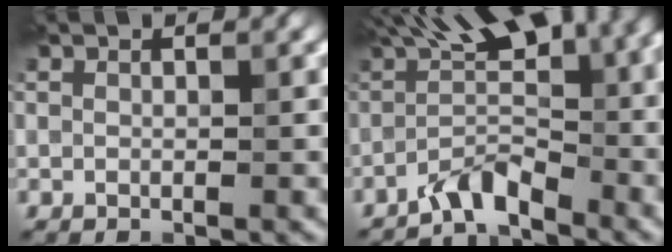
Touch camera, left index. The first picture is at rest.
{"total": 7.4, "force": [-3.6, 2.4, 6.0], "torque": [-0.087, 0.022, -0.077]}